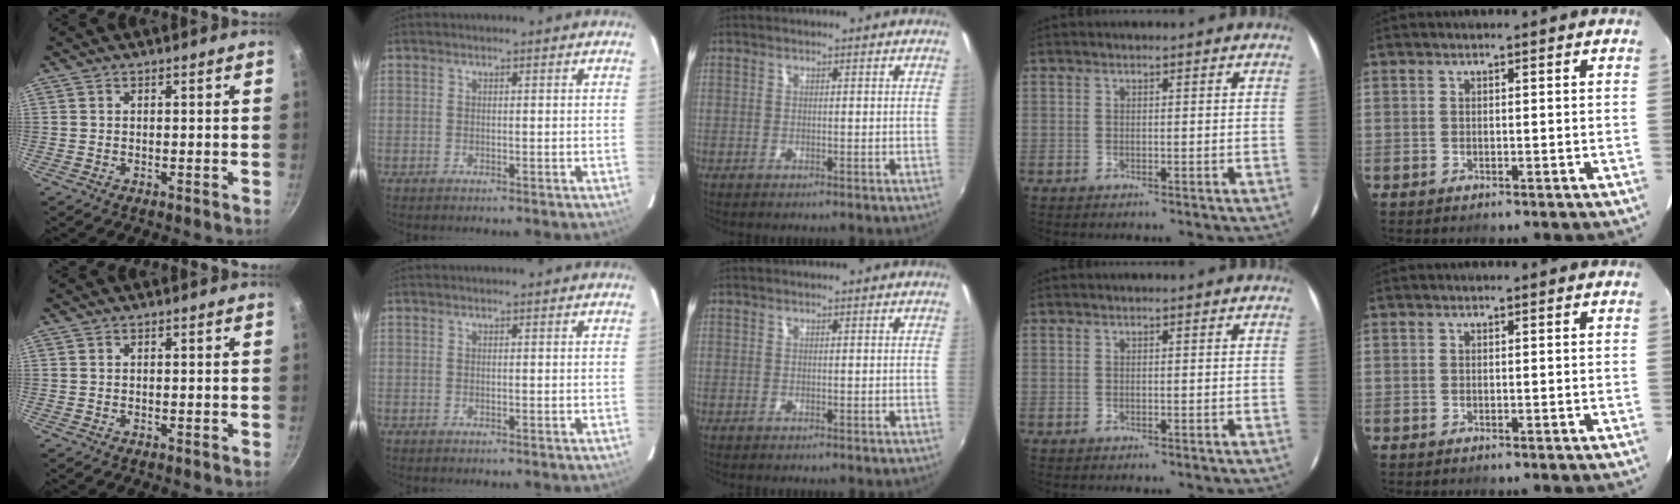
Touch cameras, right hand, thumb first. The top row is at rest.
{}